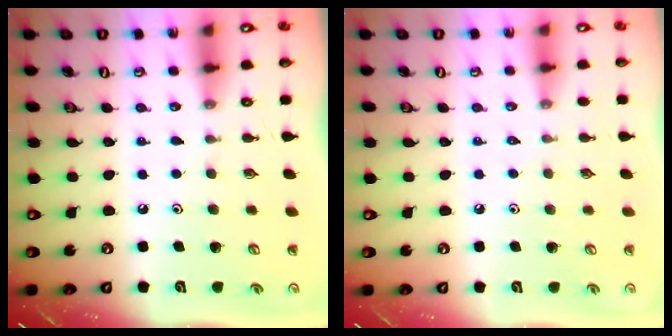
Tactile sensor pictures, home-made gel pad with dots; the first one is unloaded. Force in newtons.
{"total": 0.0}